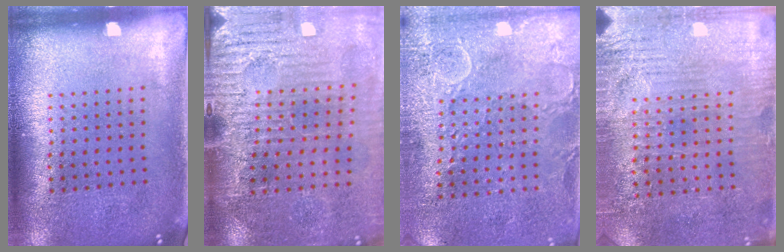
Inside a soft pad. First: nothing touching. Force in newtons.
{"total": 3.6, "press": 3.5, "slide": 0.9}
{"total": 2.8, "press": 2.7, "slide": 0.8}
{"total": 3.2, "press": 3.1, "slide": 0.7}